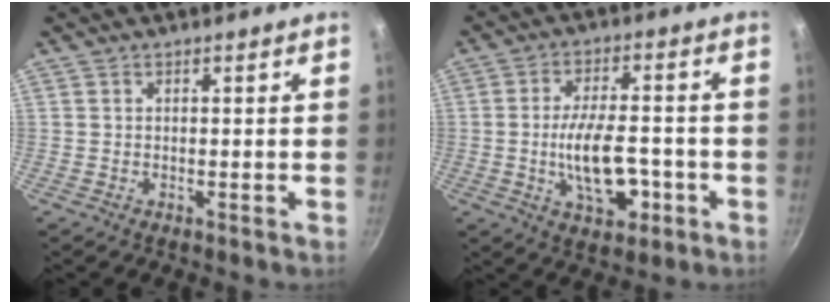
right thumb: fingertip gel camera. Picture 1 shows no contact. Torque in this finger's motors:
{"motor_torque": [2.60, 2.41, 1.52, -0.08, 0.39]}